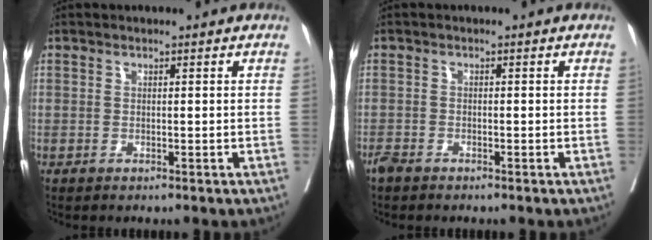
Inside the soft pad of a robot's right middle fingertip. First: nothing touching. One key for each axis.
{"total": 1.6, "fx": -1.4, "fy": 0.3, "fz": 0.6, "tx": -0.019, "ty": -0.004, "tz": -0.029}